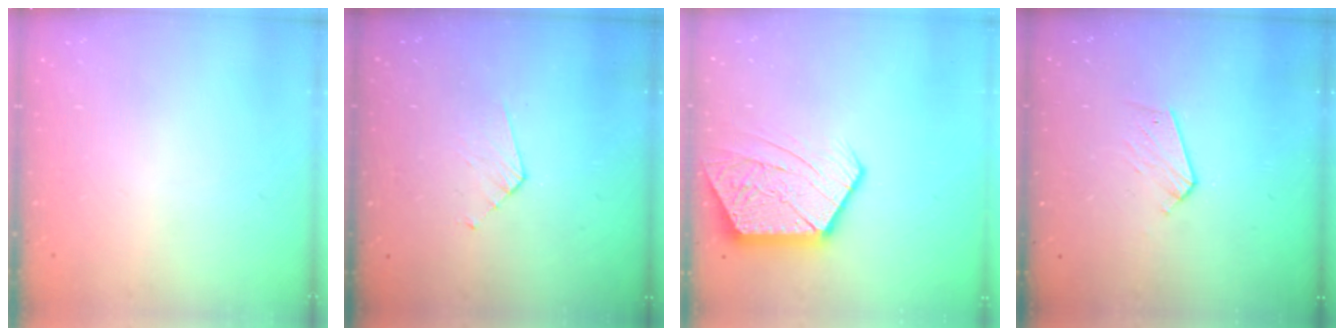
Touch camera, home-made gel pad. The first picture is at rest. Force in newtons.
{"total": 3.8, "press": 3.7, "slide": 0.3}
{"total": 13.8, "press": 13.8, "slide": 0.9}
{"total": 5.4, "press": 5.3, "slide": 0.5}